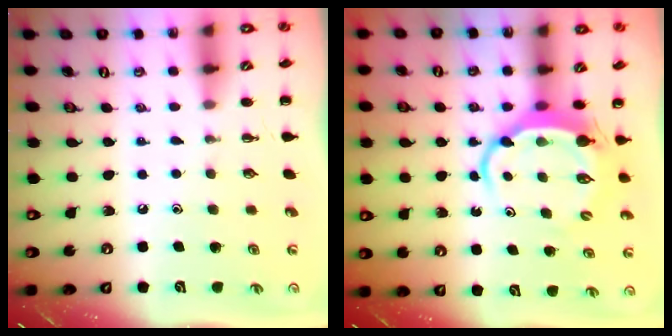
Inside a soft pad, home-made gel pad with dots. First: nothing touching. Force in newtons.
{"total": 6.9, "press": 6.8, "slide": 1.2}